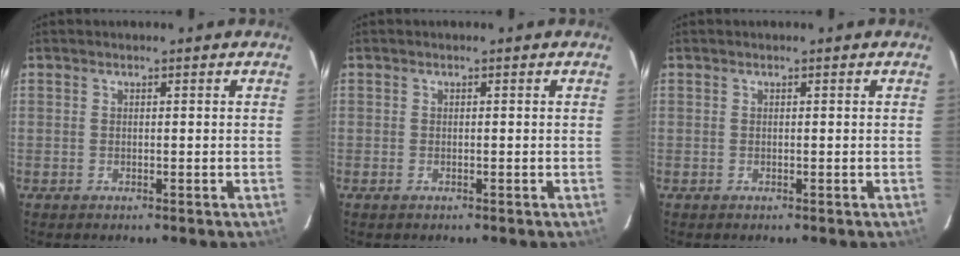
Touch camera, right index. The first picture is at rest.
{"total": 0.6, "force": [-0.4, 0.3, 0.3], "torque": [-0.007, -0.002, -0.008]}
{"total": 0.0}